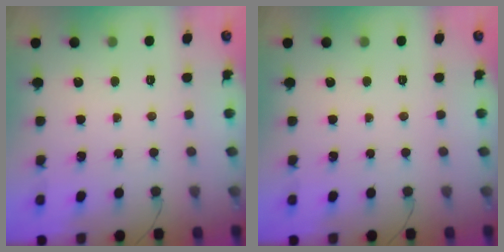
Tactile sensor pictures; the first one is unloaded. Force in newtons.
{"total": 0.0}